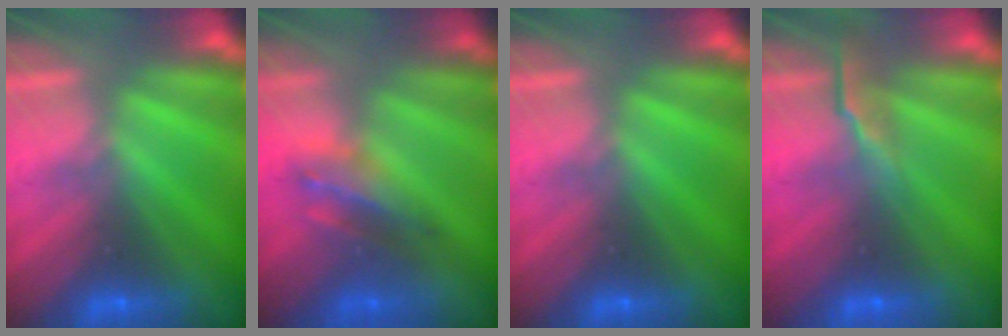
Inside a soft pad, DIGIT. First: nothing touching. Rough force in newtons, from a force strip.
{"total": 2.9}
{"total": 0.0}
{"total": 2.6}